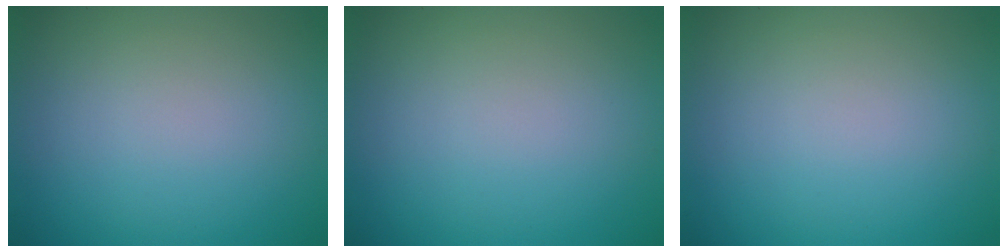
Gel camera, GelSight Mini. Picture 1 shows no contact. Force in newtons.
{"total": 0.0}
{"total": 0.0}